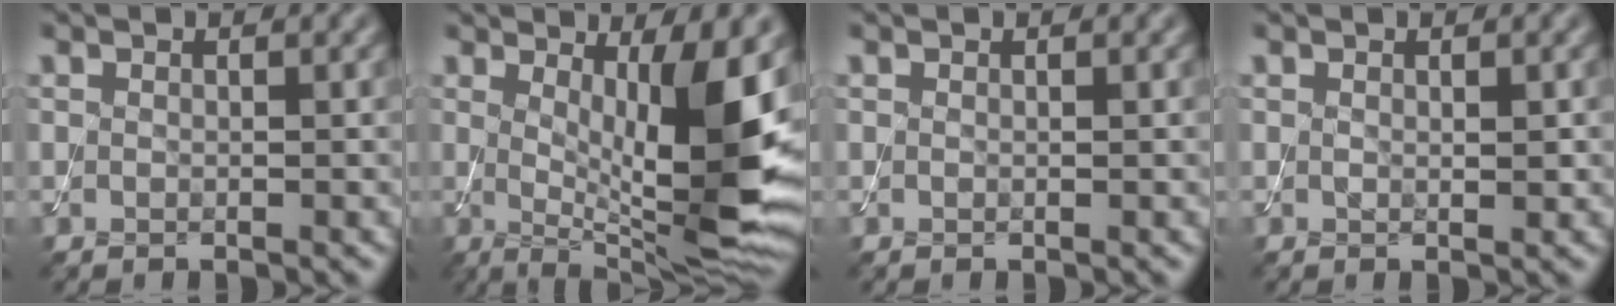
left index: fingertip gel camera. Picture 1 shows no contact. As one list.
[{"total": 11.5, "force": [1.5, 3.3, 11.0], "torque": [-0.156, -0.022, 0.030]}, {"total": 0.0}, {"total": 0.8, "force": [0.1, 0.4, 0.7], "torque": [-0.012, -0.001, 0.002]}]